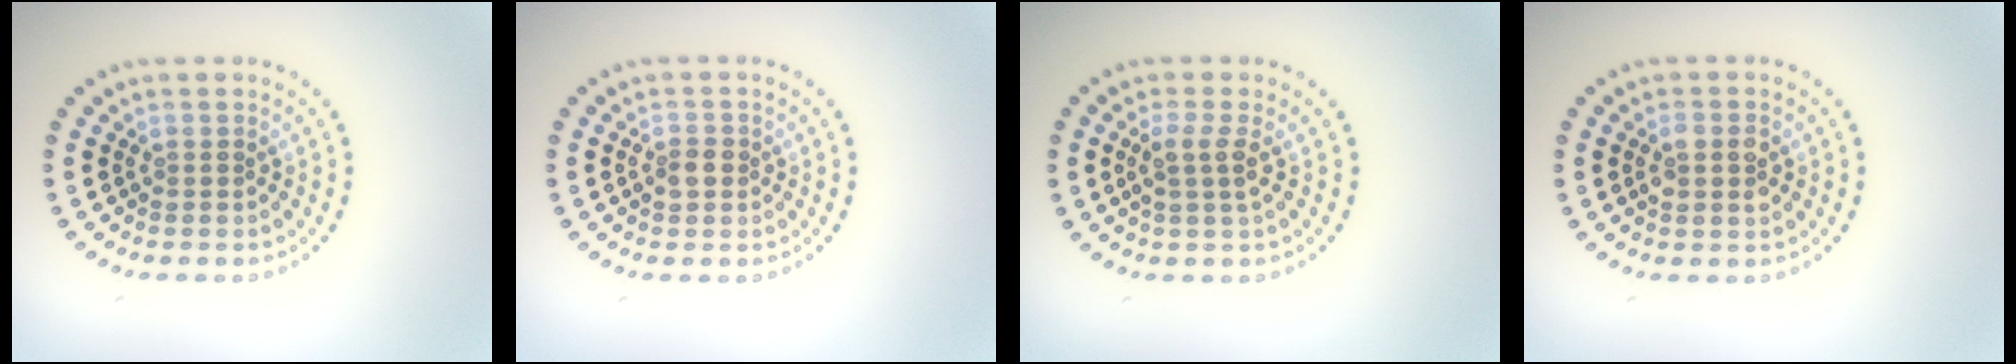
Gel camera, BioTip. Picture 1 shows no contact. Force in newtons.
{"total": 1.5, "press": 1.5, "slide": 0.3}
{"total": 2.1, "press": 1.8, "slide": 1.0}
{"total": 2.0, "press": 2.0, "slide": 0.3}